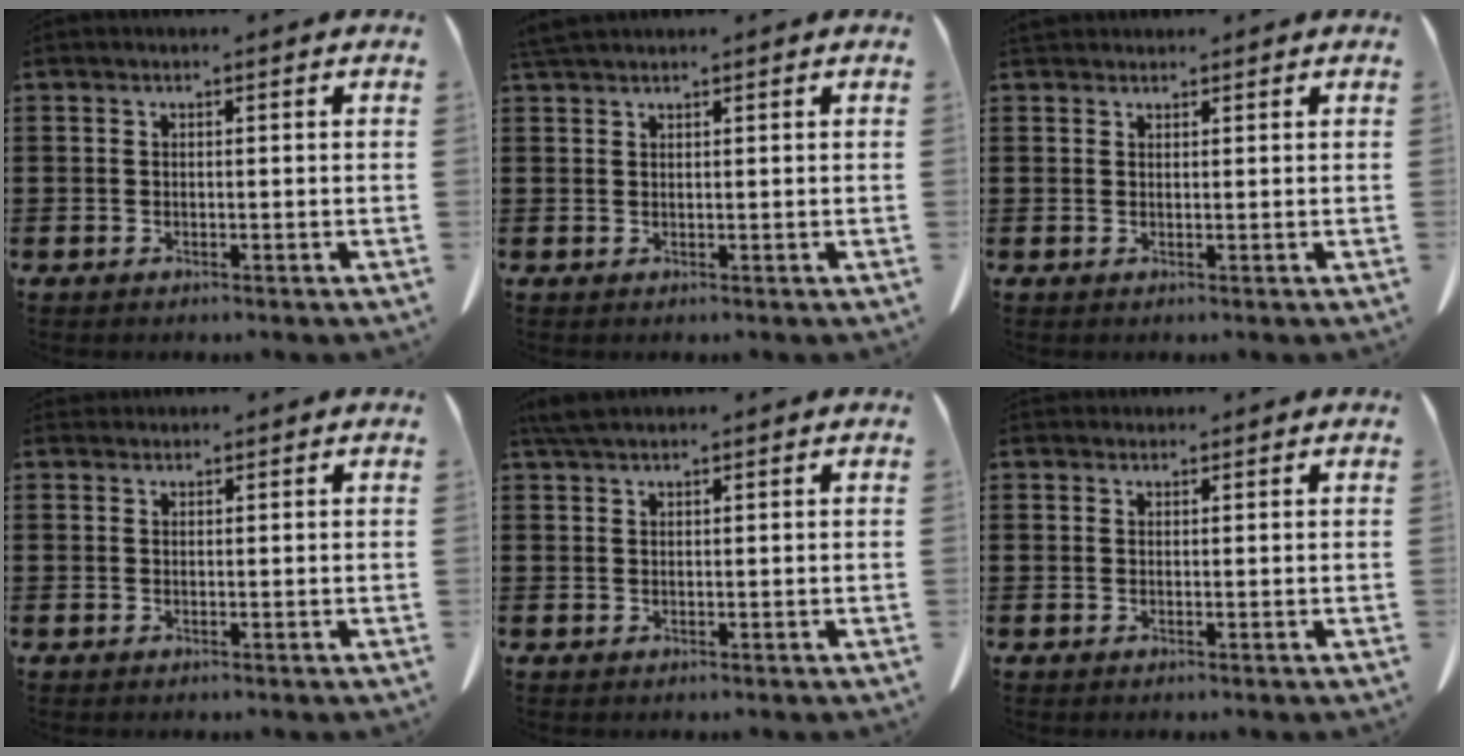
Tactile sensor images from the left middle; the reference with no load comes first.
{"total": 1.9, "force": [1.7, 0.3, 0.8], "torque": [-0.021, 0.000, 0.034]}
{"total": 1.2, "force": [1.1, 0.4, 0.1], "torque": [-0.006, 0.000, 0.024]}
{"total": 0.8, "force": [0.7, 0.3, 0.0], "torque": [-0.003, -0.001, 0.015]}
{"total": 2.6, "force": [2.0, 0.7, 1.6], "torque": [-0.038, 0.002, 0.039]}
{"total": 0.9, "force": [0.8, 0.3, 0.0], "torque": [0.005, -0.004, 0.016]}